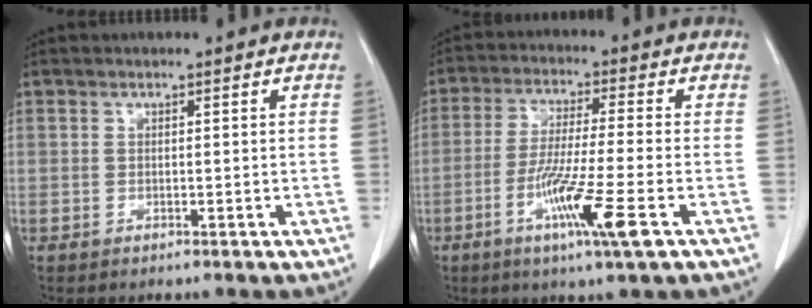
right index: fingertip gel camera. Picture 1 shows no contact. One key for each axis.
{"total": 11.0, "fx": -4.7, "fy": -0.6, "fz": 9.9, "tx": -0.186, "ty": -0.025, "tz": -0.088}